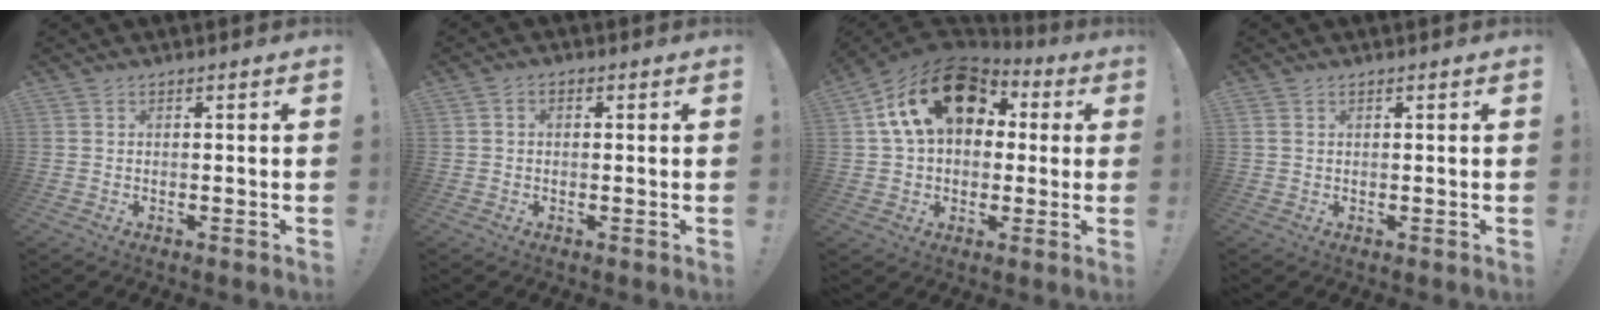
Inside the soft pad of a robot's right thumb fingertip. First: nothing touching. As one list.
[{"total": 1.8, "force": [-0.2, 1.4, 1.1], "torque": [-0.017, 0.004, -0.005]}, {"total": 21.3, "force": [7.0, 14.2, 14.3], "torque": [-0.239, -0.008, 0.127]}, {"total": 1.3, "force": [0.6, 0.8, 0.7], "torque": [-0.015, 0.002, 0.012]}]